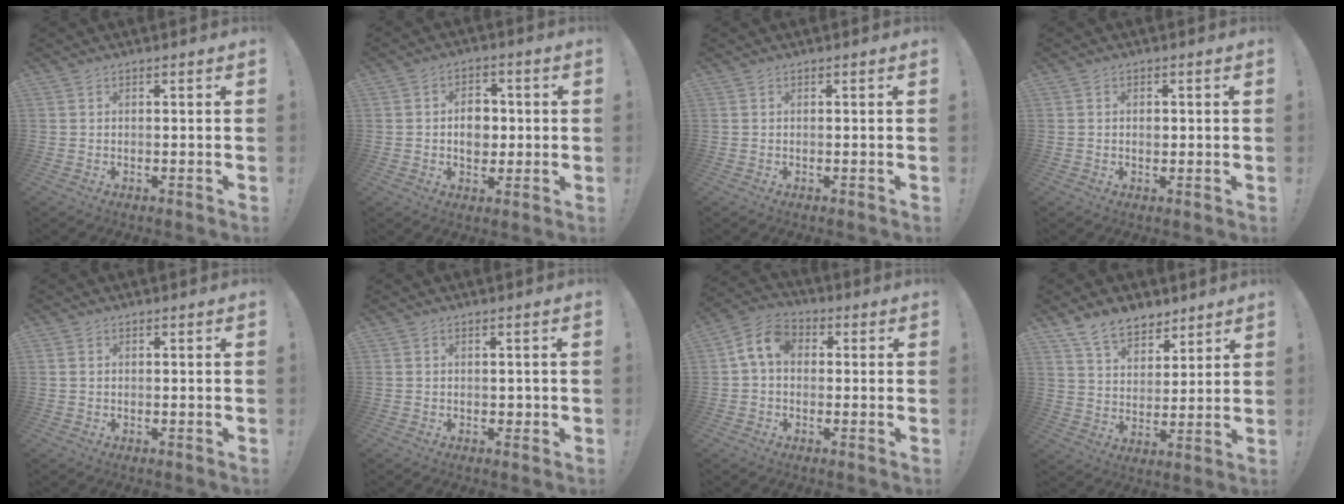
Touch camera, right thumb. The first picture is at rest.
{"total": 8.1, "force": [0.0, 6.4, 4.9], "torque": [-0.079, 0.010, 0.001]}
{"total": 0.0}
{"total": 1.5, "force": [-0.2, 1.2, 0.8], "torque": [-0.006, 0.002, -0.006]}
{"total": 0.9, "force": [0.3, 0.8, 0.3], "torque": [-0.004, 0.004, 0.004]}
{"total": 1.4, "force": [-0.1, 1.3, 0.6], "torque": [-0.001, 0.001, -0.003]}
{"total": 9.0, "force": [1.5, 6.4, 6.2], "torque": [-0.117, 0.012, 0.034]}
{"total": 10.9, "force": [8.4, 6.0, 3.6], "torque": [-0.061, -0.057, 0.162]}